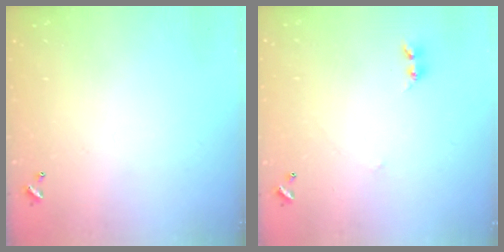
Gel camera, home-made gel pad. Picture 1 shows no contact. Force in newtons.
{"total": 2.5, "press": 2.4, "slide": 0.4}